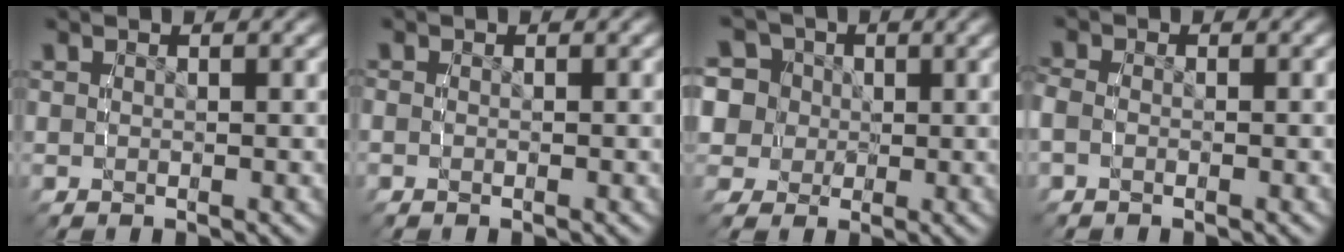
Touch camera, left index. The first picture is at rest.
{"total": 0.6, "force": [-0.6, -0.1, -0.2], "torque": [0.002, -0.005, -0.012]}
{"total": 11.1, "force": [0.7, 10.2, 4.3], "torque": [-0.118, -0.032, 0.005]}
{"total": 1.9, "force": [-1.1, 1.5, 0.5], "torque": [-0.031, -0.010, -0.022]}